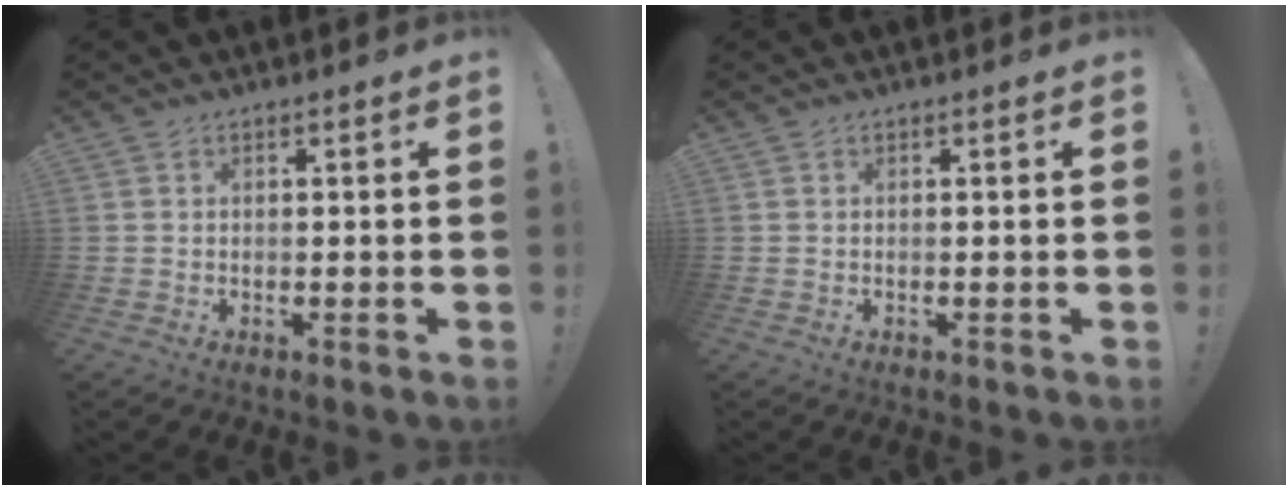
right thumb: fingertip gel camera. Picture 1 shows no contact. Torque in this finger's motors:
{"motor_torque": [0.00, 0.00, -0.05, 0.08, 0.00]}